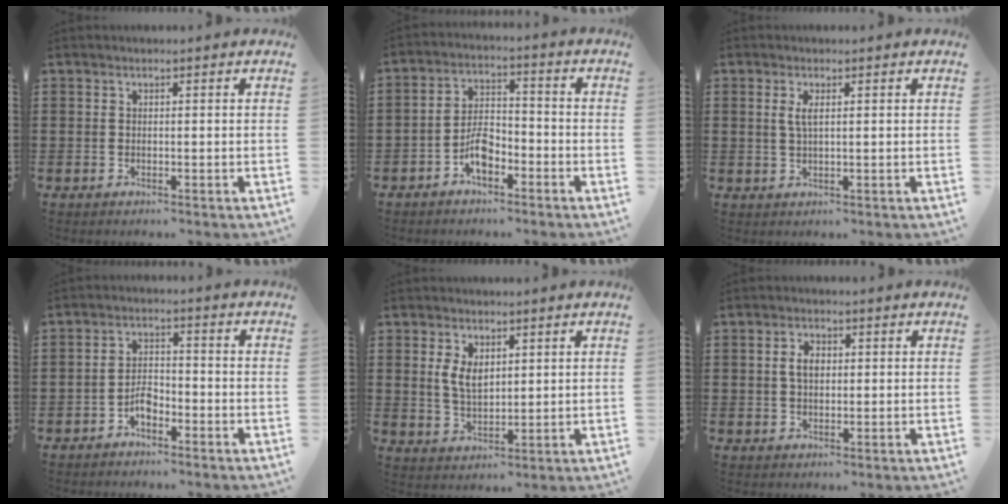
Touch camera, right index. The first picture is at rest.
{"total": 5.6, "force": [-3.1, 2.8, 3.7], "torque": [-0.076, 0.010, -0.060]}
{"total": 2.3, "force": [0.7, 0.6, 2.1], "torque": [-0.044, 0.004, 0.010]}
{"total": 3.5, "force": [-2.1, 1.8, 2.2], "torque": [-0.049, 0.005, -0.044]}
{"total": 4.3, "force": [1.3, 2.5, 3.3], "torque": [-0.071, 0.006, 0.023]}
{"total": 3.1, "force": [0.4, 1.8, 2.5], "torque": [-0.052, 0.009, 0.006]}